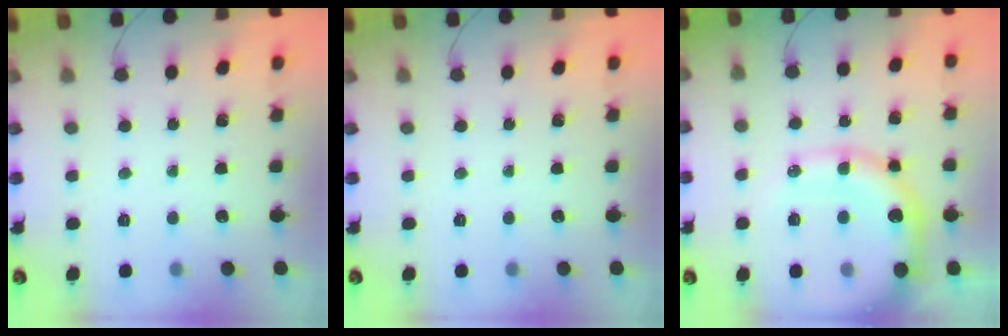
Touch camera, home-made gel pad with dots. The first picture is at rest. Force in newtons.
{"total": 0.0}
{"total": 18.2, "press": 17.7, "slide": 4.2}